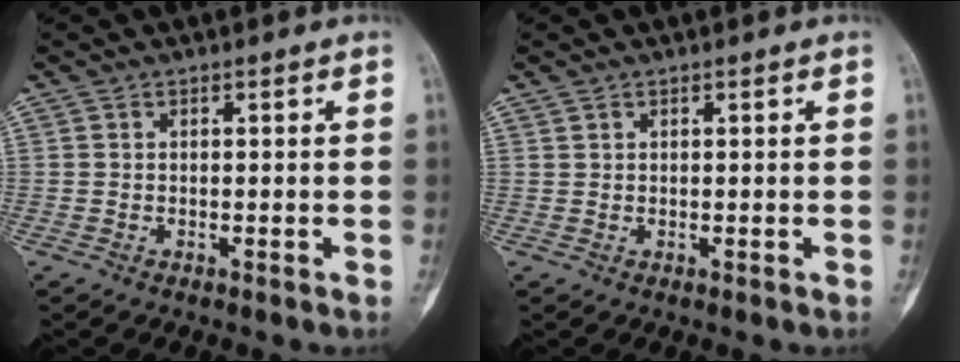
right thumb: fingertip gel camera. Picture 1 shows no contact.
{"total": 0.6, "force": [0.5, 0.3, 0.0], "torque": [0.004, -0.003, 0.008]}